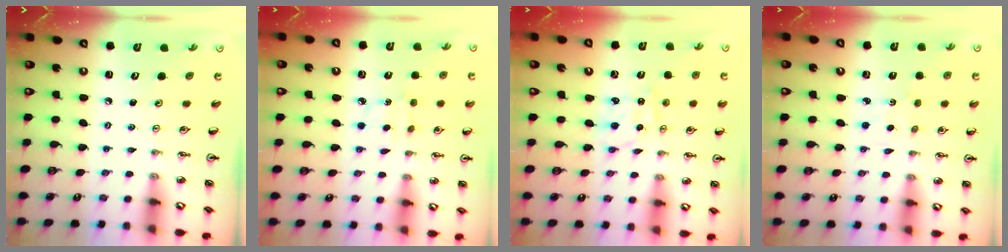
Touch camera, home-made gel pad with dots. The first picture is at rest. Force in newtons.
{"total": 4.5, "press": 4.5, "slide": 0.6}
{"total": 1.4, "press": 1.4, "slide": 0.1}
{"total": 1.4, "press": 1.4, "slide": 0.2}